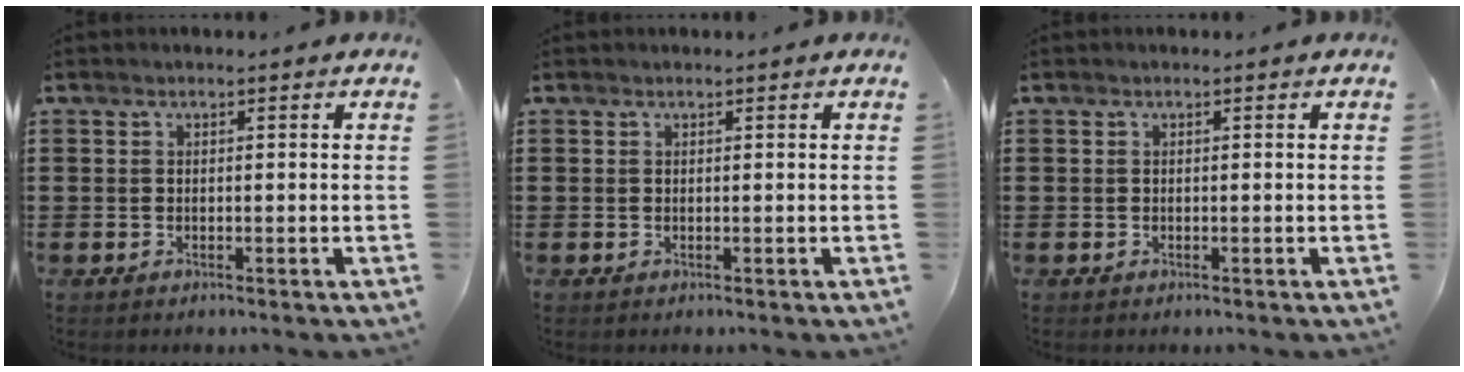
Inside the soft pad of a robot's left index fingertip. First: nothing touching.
{"total": 0.0}
{"total": 0.0}